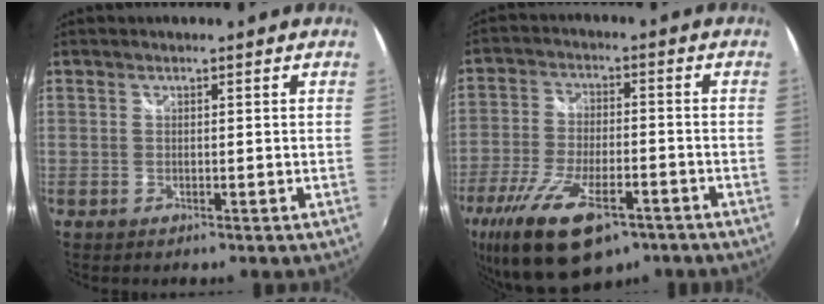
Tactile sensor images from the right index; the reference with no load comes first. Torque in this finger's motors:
{"motor_torque": [1.66, -0.48, 0.87, 0.21]}